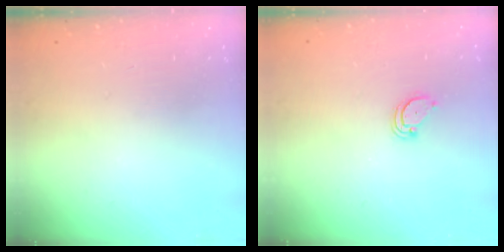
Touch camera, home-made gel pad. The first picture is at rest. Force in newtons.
{"total": 2.1, "press": 2.1, "slide": 0.1}